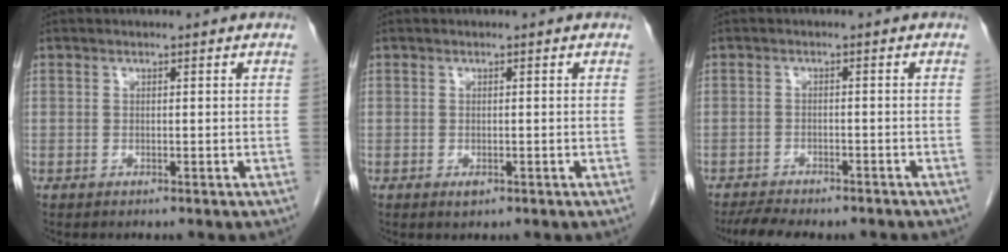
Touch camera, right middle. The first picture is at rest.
{"total": 0.9, "force": [-0.4, 0.5, 0.7], "torque": [-0.011, -0.001, -0.003]}
{"total": 7.4, "force": [-6.4, 1.9, 3.2], "torque": [-0.048, -0.004, -0.092]}